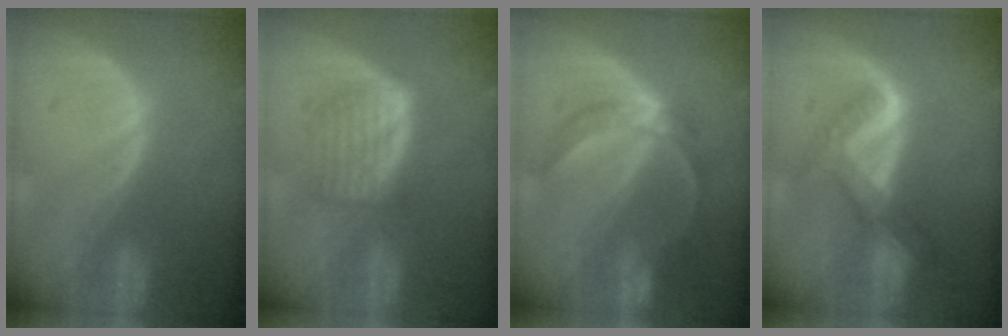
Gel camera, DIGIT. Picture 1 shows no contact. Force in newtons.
{"total": 5.9, "press": 5.4, "slide": 2.4}
{"total": 6.0, "press": 5.8, "slide": 1.4}
{"total": 6.7, "press": 5.7, "slide": 3.6}